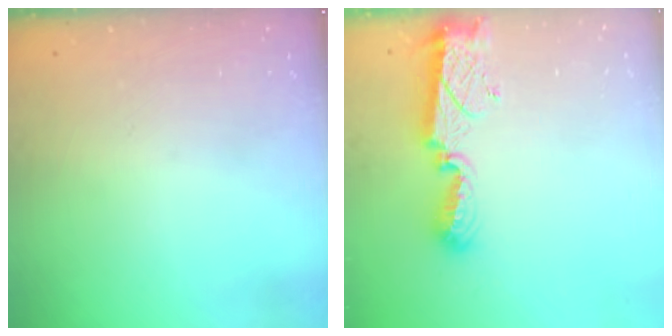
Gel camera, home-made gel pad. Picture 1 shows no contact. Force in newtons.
{"total": 9.4, "press": 9.4, "slide": 0.8}